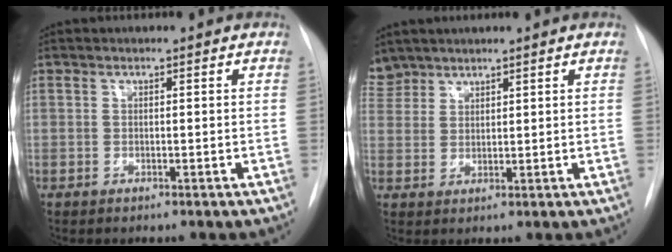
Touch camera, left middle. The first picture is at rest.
{"total": 4.5, "force": [3.9, 2.1, -0.1], "torque": [0.008, 0.011, 0.082]}